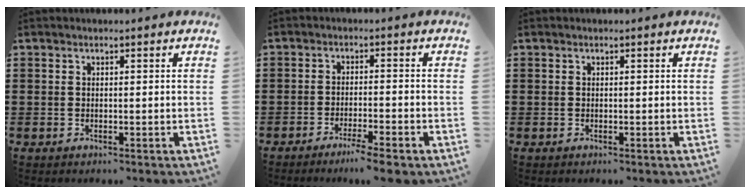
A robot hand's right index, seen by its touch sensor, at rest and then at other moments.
{"total": 3.6, "force": [-3.0, -0.2, 1.9], "torque": [-0.030, -0.003, -0.056]}
{"total": 0.0}